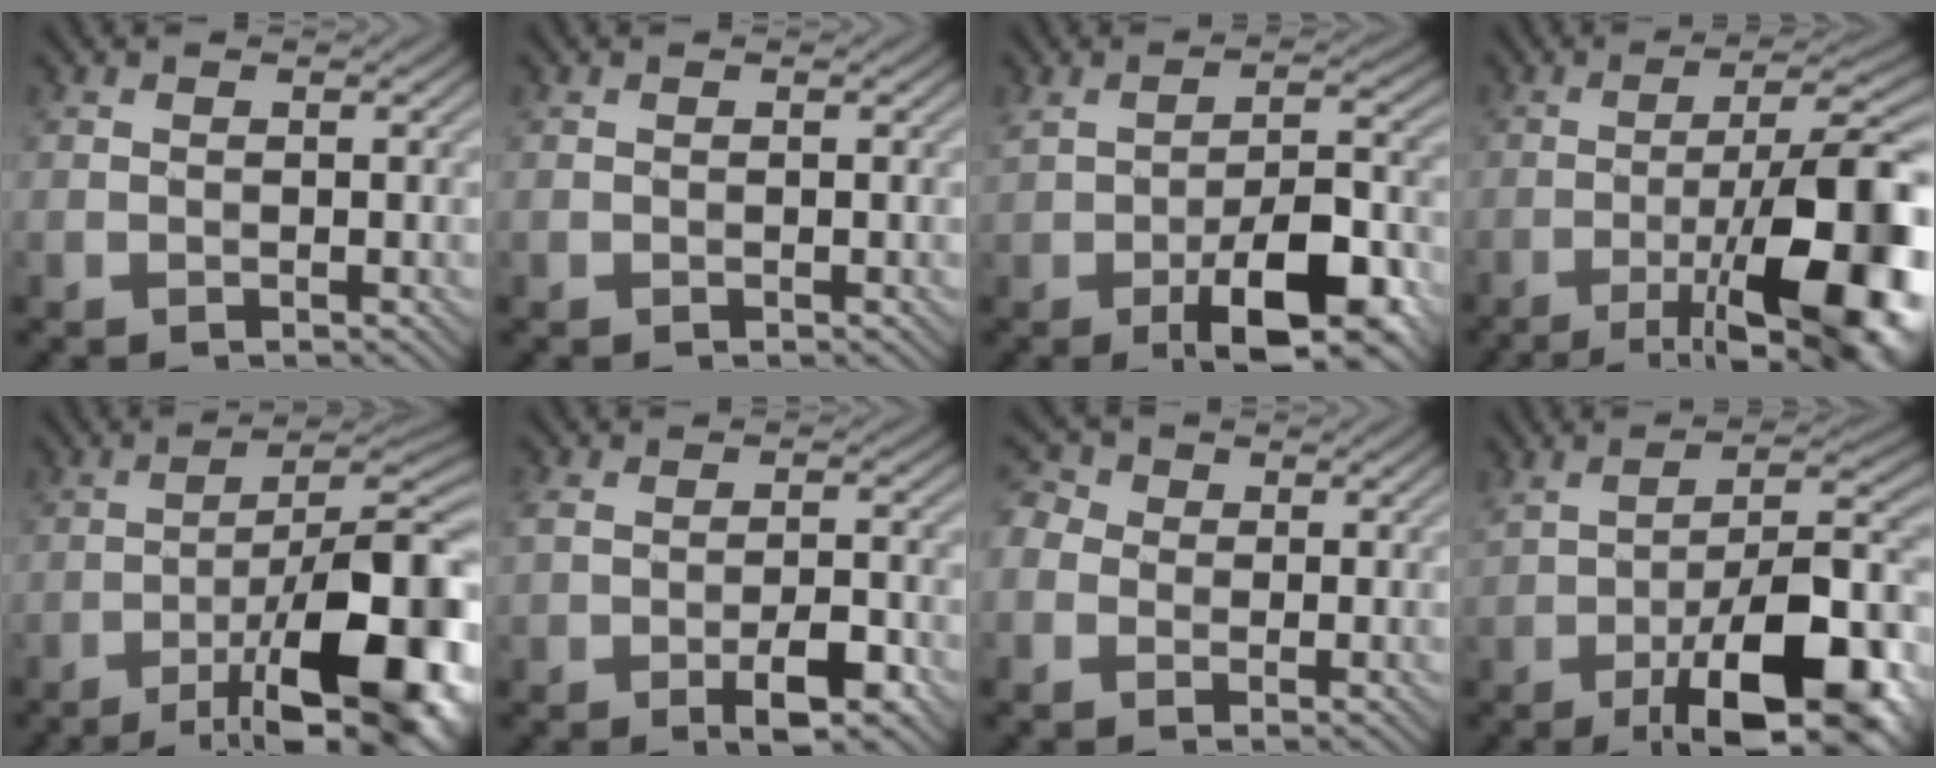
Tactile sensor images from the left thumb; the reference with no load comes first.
{"total": 0.0}
{"total": 10.0, "force": [-3.7, 3.6, 8.6], "torque": [-0.144, -0.004, -0.058]}
{"total": 16.7, "force": [-6.6, 4.7, 14.6], "torque": [-0.207, 0.009, -0.095]}
{"total": 18.0, "force": [-8.1, 5.5, 15.0], "torque": [-0.208, 0.006, -0.122]}
{"total": 5.7, "force": [-2.5, 2.5, 4.5], "torque": [-0.085, 0.000, -0.047]}
{"total": 3.6, "force": [-0.6, 3.2, 1.6], "torque": [-0.055, 0.006, -0.016]}
{"total": 14.8, "force": [-5.9, 4.6, 12.8], "torque": [-0.200, 0.004, -0.093]}